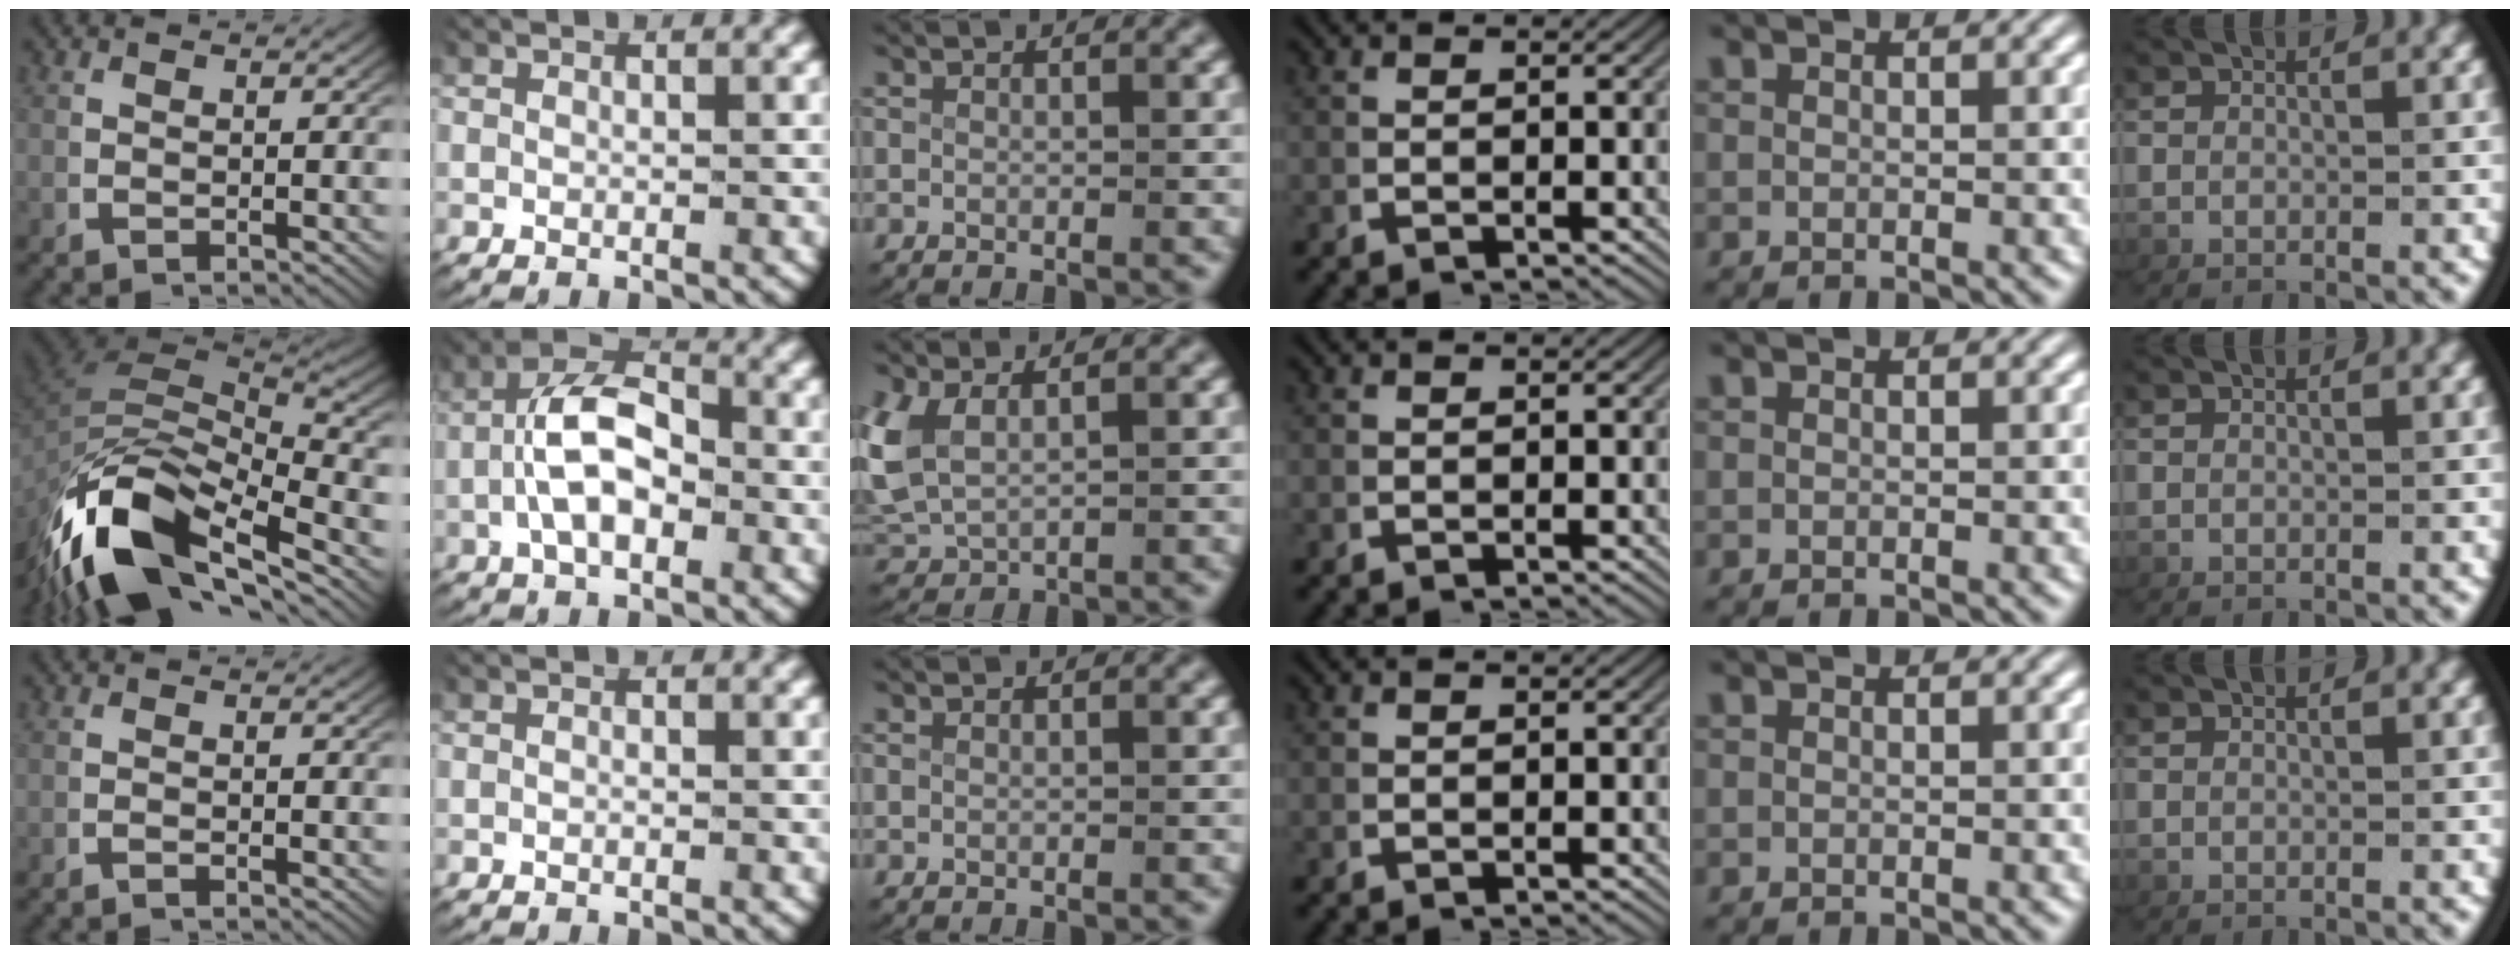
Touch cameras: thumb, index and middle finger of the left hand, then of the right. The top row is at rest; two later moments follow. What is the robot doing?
{"motion": "lift_and_place", "object": "scissors"}